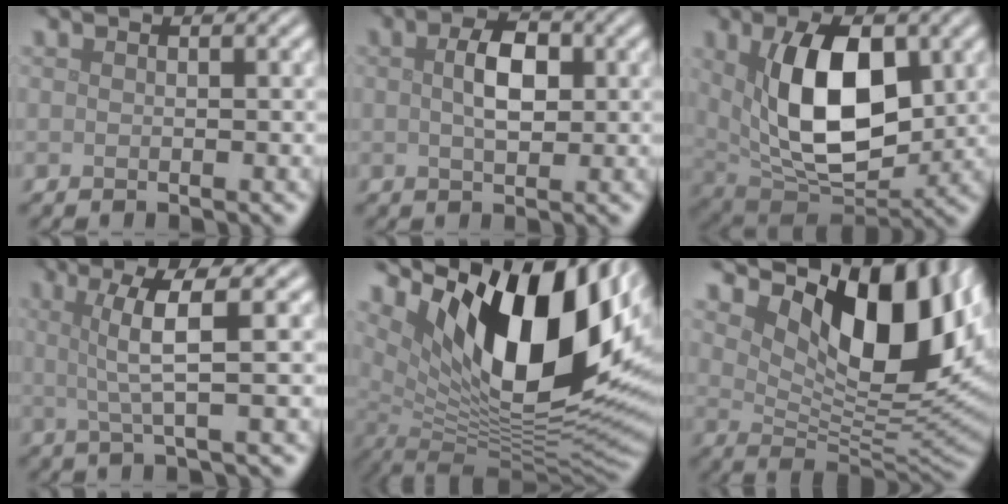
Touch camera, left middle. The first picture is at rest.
{"total": 3.6, "force": [0.5, 1.9, 3.0], "torque": [-0.060, 0.004, 0.007]}
{"total": 10.5, "force": [1.8, 5.5, 8.7], "torque": [-0.155, -0.006, 0.034]}
{"total": 4.3, "force": [0.9, 0.6, 4.1], "torque": [-0.075, 0.005, 0.017]}
{"total": 16.2, "force": [5.5, 7.2, 13.4], "torque": [-0.206, -0.005, 0.088]}
{"total": 13.0, "force": [5.4, 6.1, 10.1], "torque": [-0.157, -0.009, 0.105]}